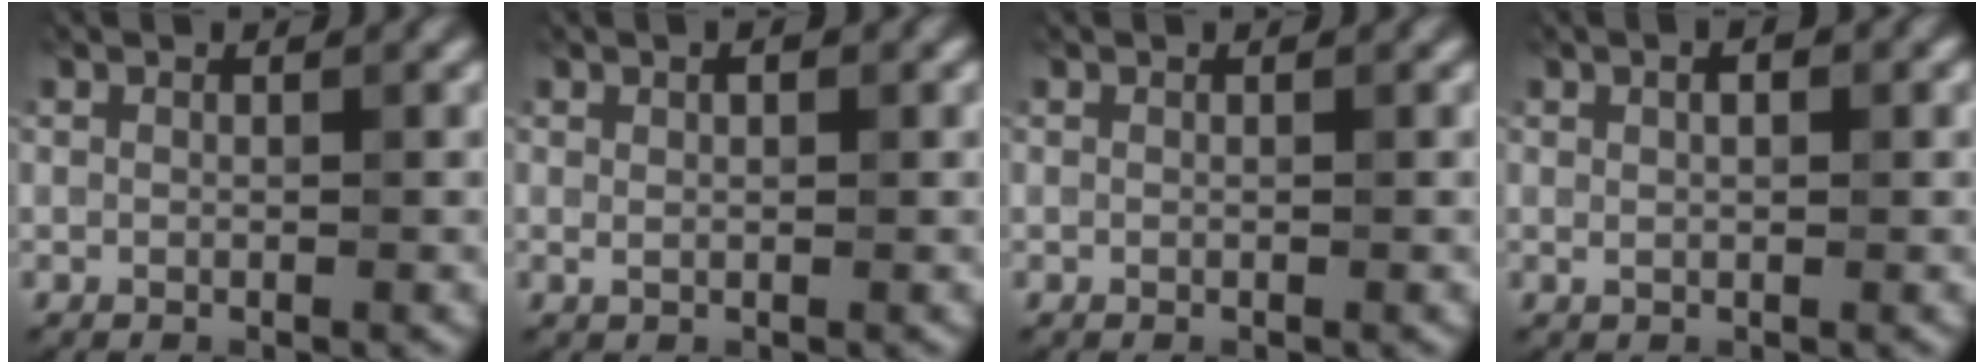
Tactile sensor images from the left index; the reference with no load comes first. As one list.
[{"total": 0.9, "force": [0.2, 0.2, 0.8], "torque": [-0.014, -0.003, 0.011]}, {"total": 0.0}, {"total": 2.2, "force": [0.8, 1.0, 1.7], "torque": [-0.018, 0.011, -0.001]}]